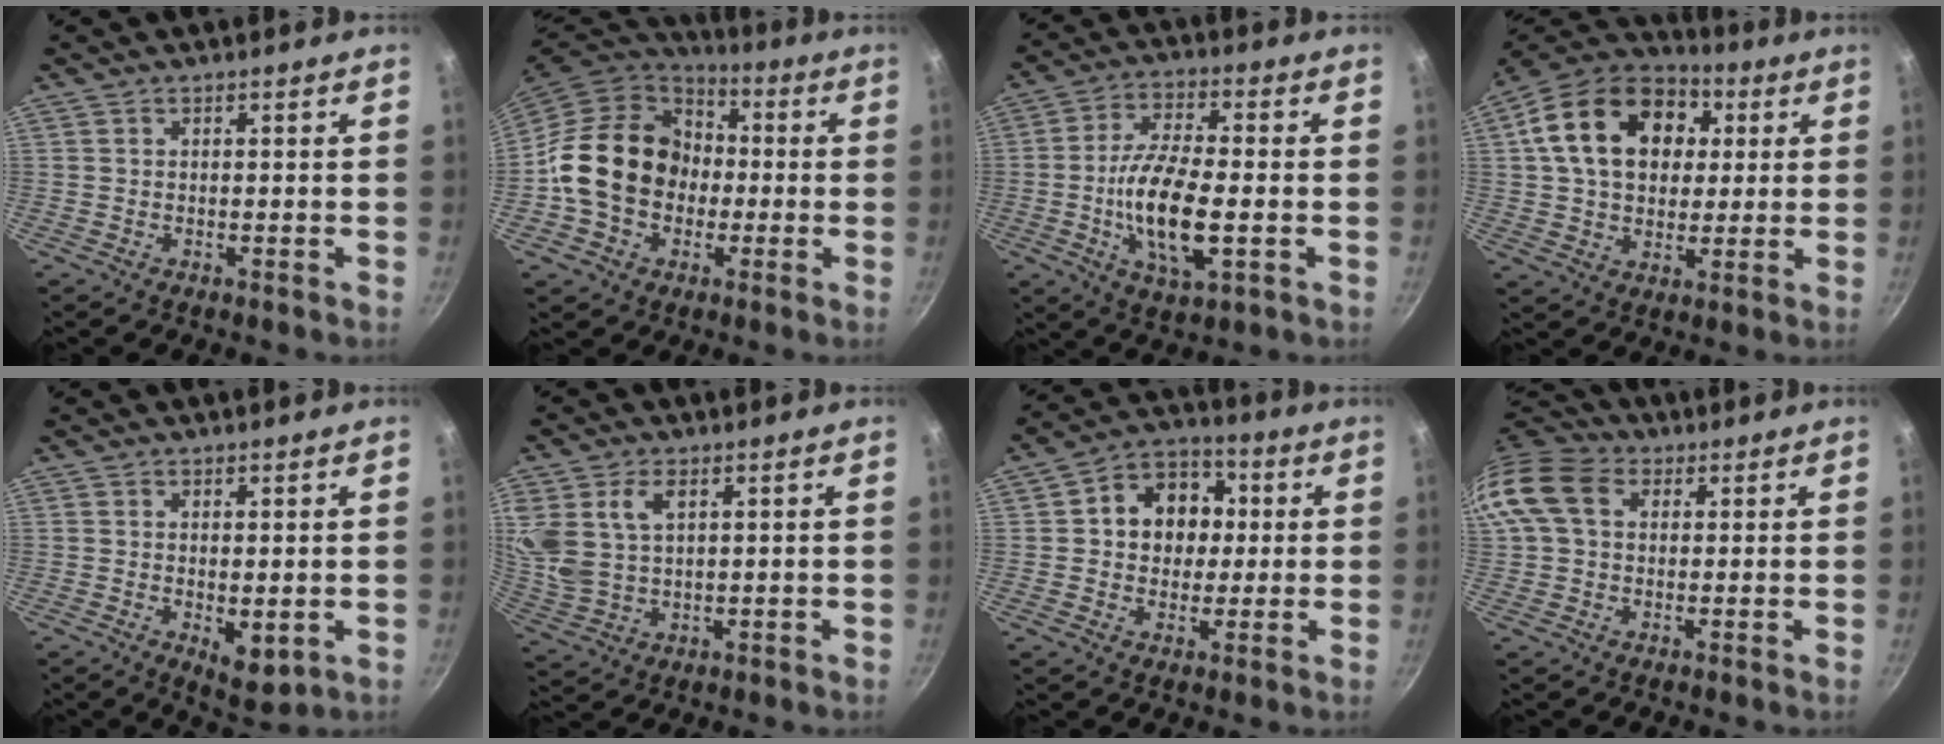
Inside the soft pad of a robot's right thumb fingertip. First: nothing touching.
{"total": 19.4, "force": [-1.2, 15.9, 11.1], "torque": [-0.171, 0.043, -0.026]}
{"total": 14.2, "force": [-2.4, 5.5, 12.8], "torque": [-0.244, 0.011, -0.047]}
{"total": 20.8, "force": [5.1, 15.0, 13.5], "torque": [-0.211, 0.021, 0.074]}
{"total": 5.2, "force": [-0.4, 2.5, 4.5], "torque": [-0.059, -0.015, 0.002]}
{"total": 10.4, "force": [3.7, 6.7, 6.9], "torque": [-0.135, -0.017, 0.081]}
{"total": 12.0, "force": [1.7, 9.9, 6.6], "torque": [-0.055, 0.015, 0.012]}
{"total": 11.6, "force": [2.8, 8.7, 7.2], "torque": [-0.131, 0.021, 0.034]}